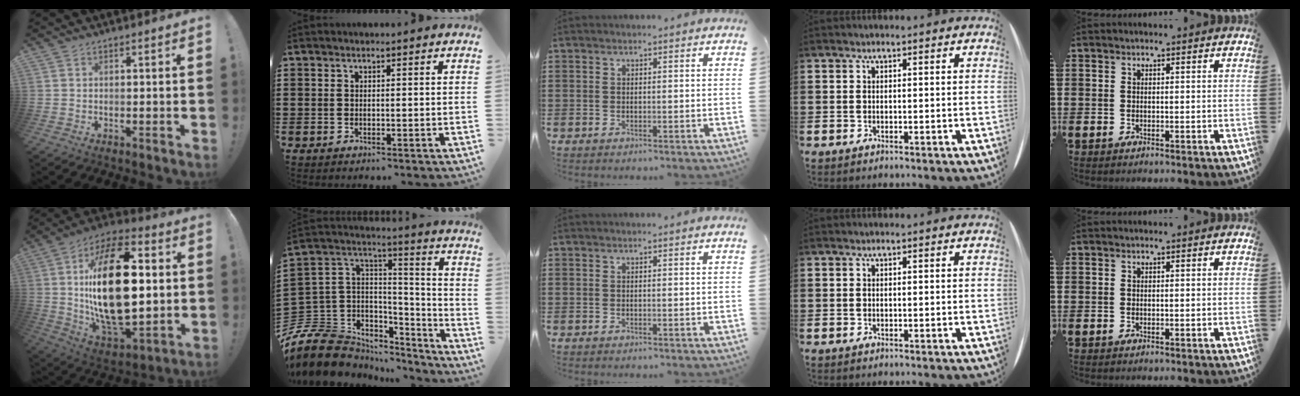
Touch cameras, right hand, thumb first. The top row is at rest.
{"thumb": {"total": 31.2, "force": [3.0, 16.5, 26.3], "torque": [-0.487, -0.014, 0.051]}, "index": {"total": 11.6, "force": [-7.4, 7.8, 4.2], "torque": [-0.130, 0.008, -0.142]}}